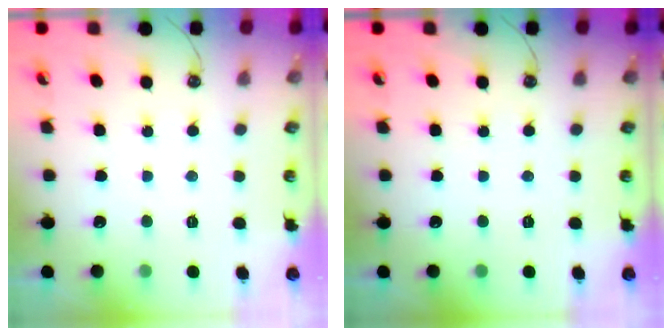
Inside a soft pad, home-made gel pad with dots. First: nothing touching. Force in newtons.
{"total": 0.0}